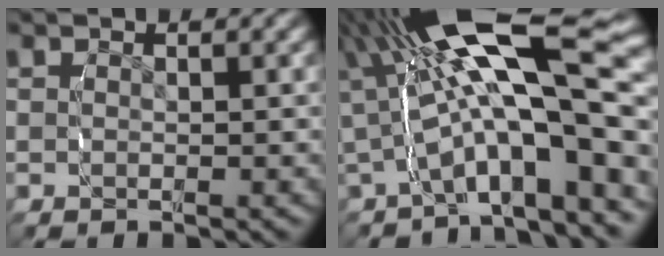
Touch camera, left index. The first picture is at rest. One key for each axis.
{"total": 11.1, "fx": 1.0, "fy": 5.1, "fz": 9.9, "tx": -0.151, "ty": 0.027, "tz": 0.009}